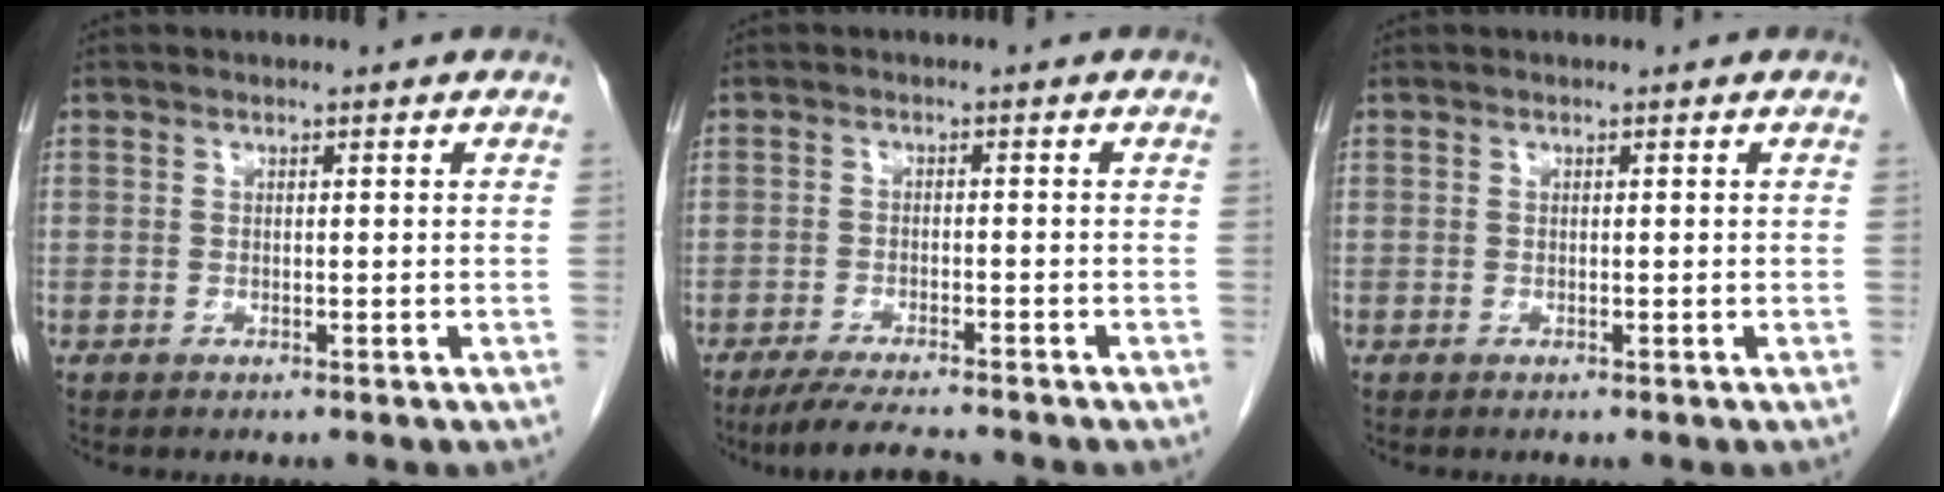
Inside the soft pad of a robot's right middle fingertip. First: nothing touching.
{"total": 6.9, "force": [-6.1, 0.3, 3.2], "torque": [-0.053, -0.020, -0.102]}
{"total": 0.0}